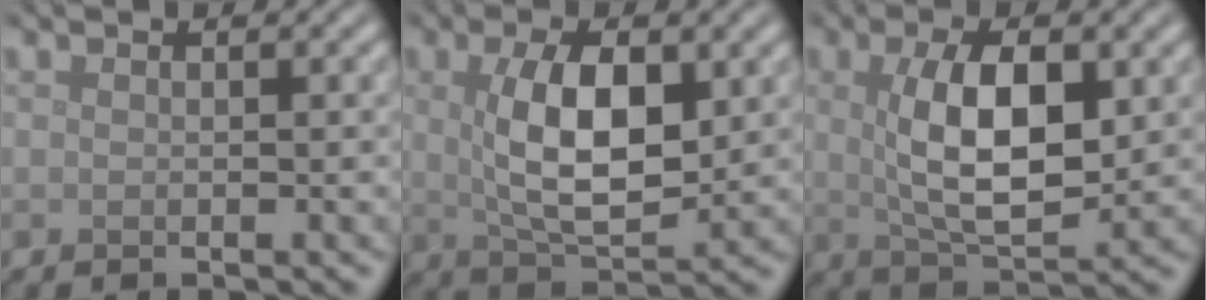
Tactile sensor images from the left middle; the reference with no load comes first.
{"total": 7.2, "force": [1.2, 3.2, 6.4], "torque": [-0.121, -0.002, 0.025]}
{"total": 7.5, "force": [1.1, 3.2, 6.7], "torque": [-0.125, -0.002, 0.024]}